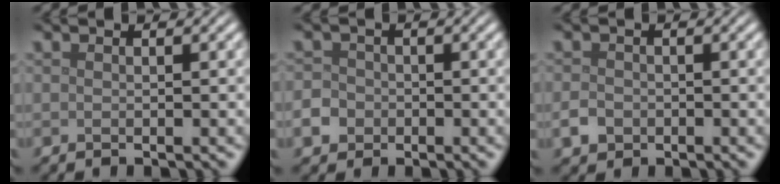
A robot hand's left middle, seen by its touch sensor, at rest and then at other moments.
{"total": 2.7, "force": [-1.1, 2.4, 0.8], "torque": [-0.010, -0.002, -0.022]}
{"total": 1.6, "force": [-0.7, 1.3, 0.7], "torque": [-0.012, -0.002, -0.017]}